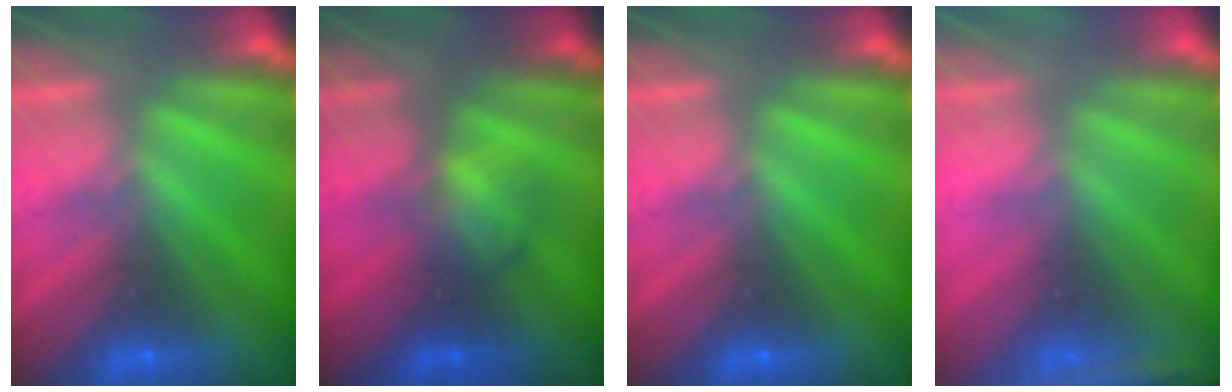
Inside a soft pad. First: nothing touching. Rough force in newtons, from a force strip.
{"total": 2.0}
{"total": 0.0}
{"total": 2.7}